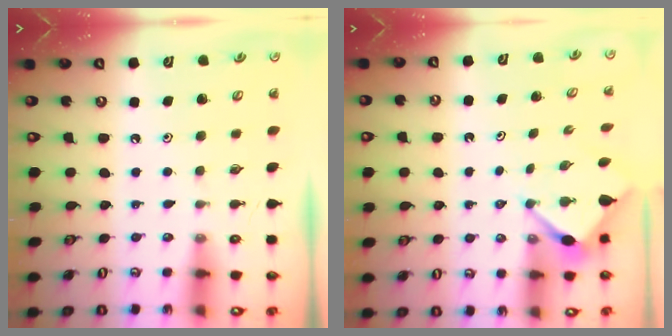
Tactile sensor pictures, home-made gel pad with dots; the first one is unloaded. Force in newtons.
{"total": 3.5, "press": 3.5, "slide": 0.3}